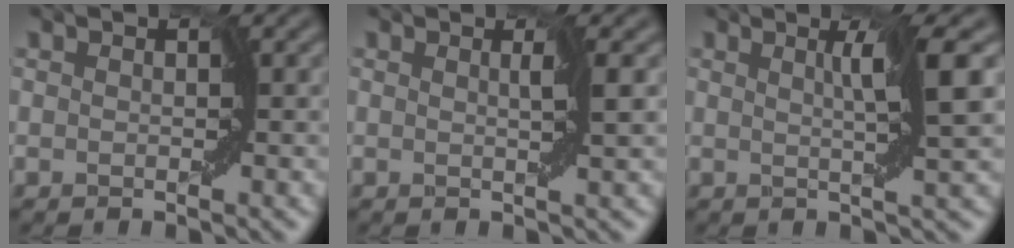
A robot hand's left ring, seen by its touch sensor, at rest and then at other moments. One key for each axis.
{"total": 1.1, "fx": 0.4, "fy": -0.3, "fz": 1.0, "tx": -0.028, "ty": -0.002, "tz": 0.007}
{"total": 3.1, "fx": 0.8, "fy": -0.3, "fz": 3.0, "tx": -0.059, "ty": 0.000, "tz": 0.016}